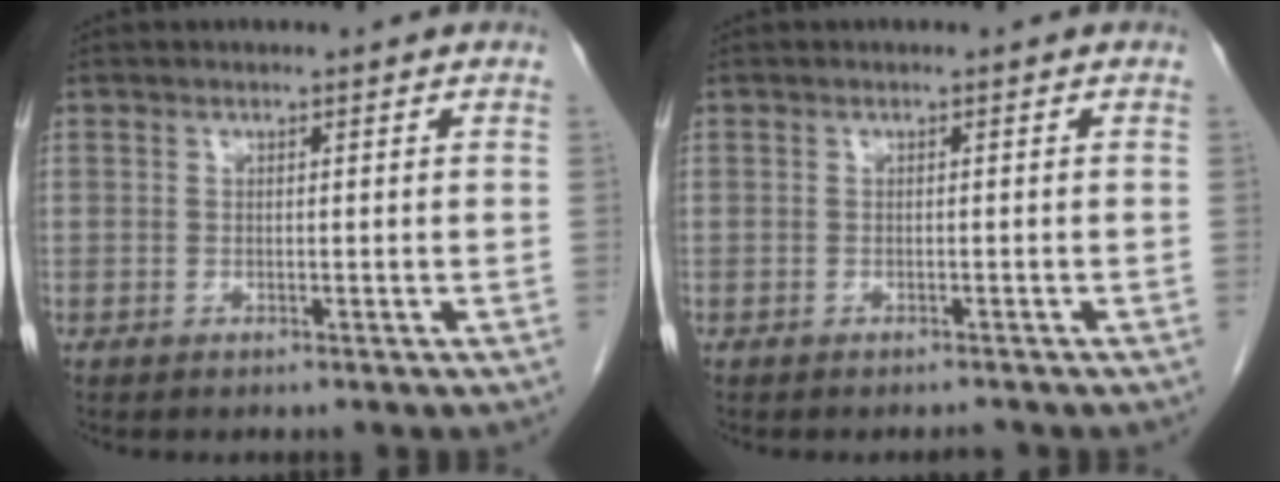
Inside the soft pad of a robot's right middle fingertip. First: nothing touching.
{"total": 0.7, "force": [-0.6, 0.0, 0.1], "torque": [-0.010, -0.005, -0.007]}